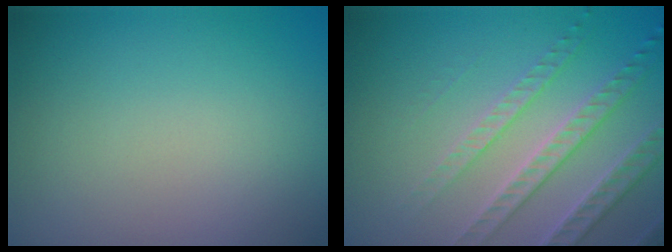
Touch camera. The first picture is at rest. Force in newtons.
{"total": 4.4, "press": 3.7, "slide": 2.4}